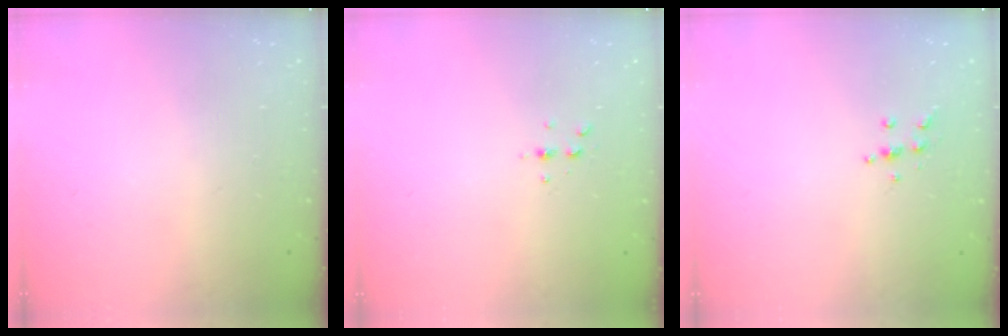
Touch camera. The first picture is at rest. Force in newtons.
{"total": 3.7, "press": 3.6, "slide": 0.5}
{"total": 4.3, "press": 4.2, "slide": 1.1}